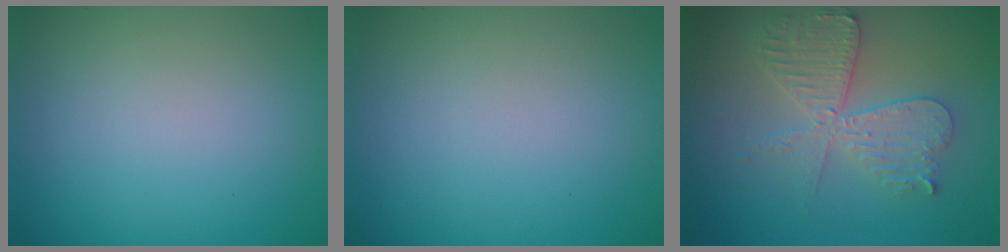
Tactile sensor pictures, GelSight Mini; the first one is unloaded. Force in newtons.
{"total": 0.0}
{"total": 5.3, "press": 5.2, "slide": 0.7}